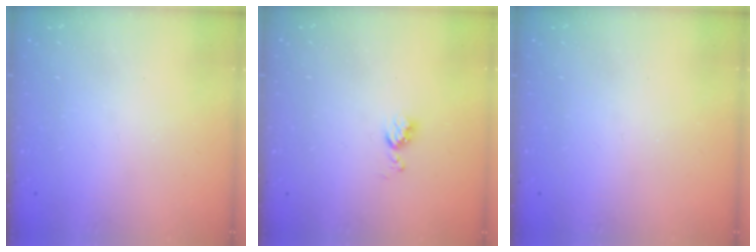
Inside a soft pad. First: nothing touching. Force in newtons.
{"total": 4.9, "press": 4.9, "slide": 0.5}
{"total": 0.0}